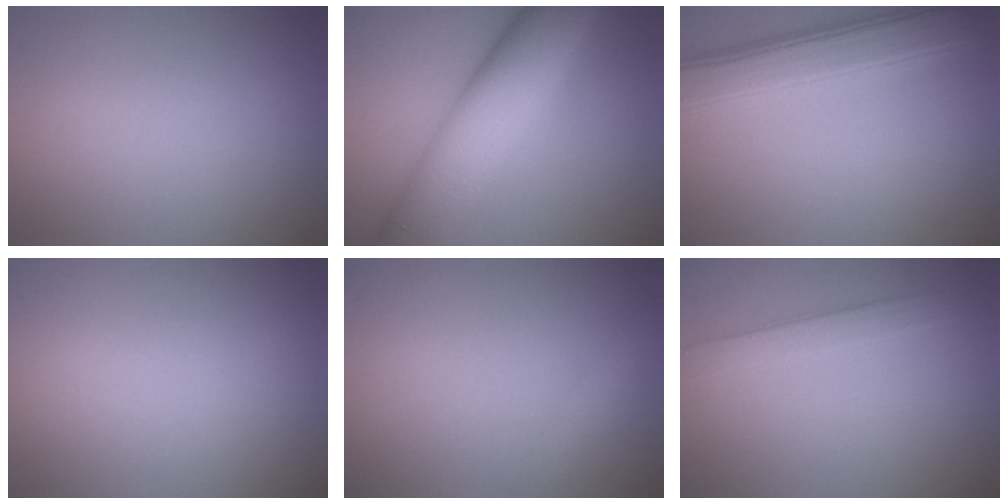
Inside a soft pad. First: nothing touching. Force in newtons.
{"total": 10.1, "press": 10.1, "slide": 0.3}
{"total": 6.3, "press": 6.3, "slide": 0.1}
{"total": 0.0}
{"total": 1.6, "press": 1.6, "slide": 0.0}
{"total": 2.5, "press": 2.5, "slide": 0.1}